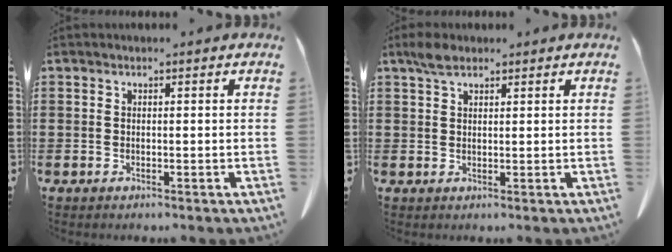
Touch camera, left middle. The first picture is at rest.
{"total": 2.7, "force": [1.9, 1.1, 1.6], "torque": [-0.037, 0.004, 0.036]}